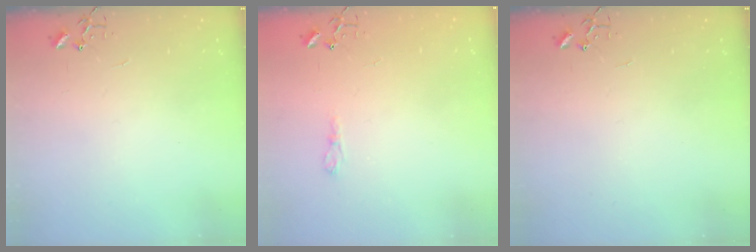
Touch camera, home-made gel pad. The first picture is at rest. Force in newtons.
{"total": 5.4, "press": 5.4, "slide": 0.6}
{"total": 0.0}